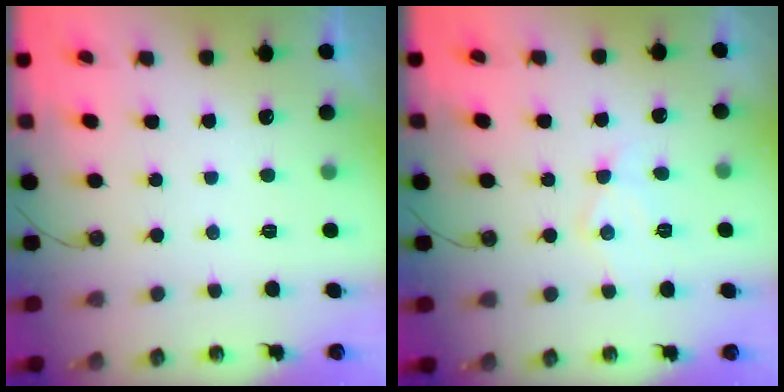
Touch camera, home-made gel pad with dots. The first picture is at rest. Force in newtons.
{"total": 9.3, "press": 9.3, "slide": 0.5}